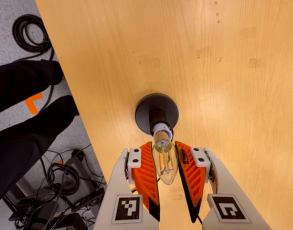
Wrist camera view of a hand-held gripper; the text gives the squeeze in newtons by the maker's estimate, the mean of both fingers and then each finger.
{"total": 13.3, "left": 13.6, "right": 13.1}